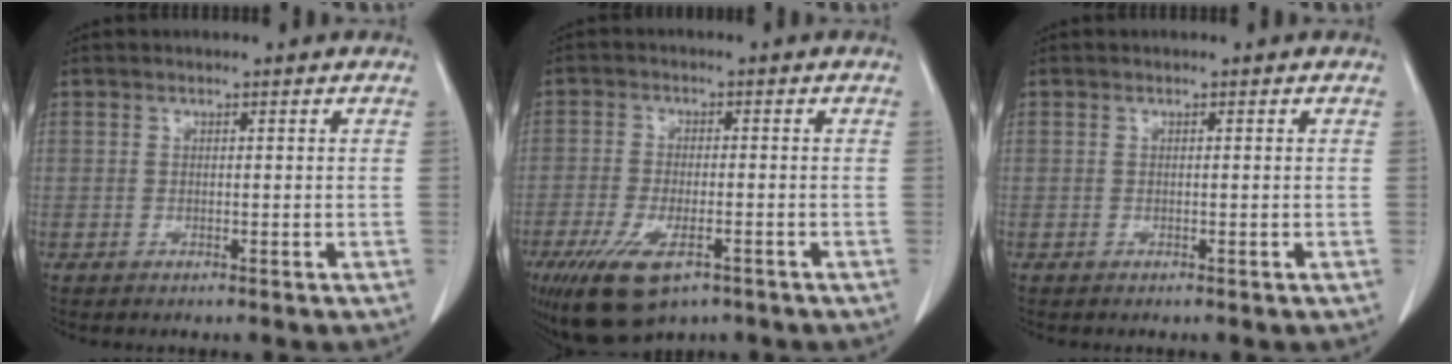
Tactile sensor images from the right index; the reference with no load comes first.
{"total": 10.6, "force": [-6.2, 4.0, 7.5], "torque": [-0.144, -0.020, -0.099]}
{"total": 0.0}